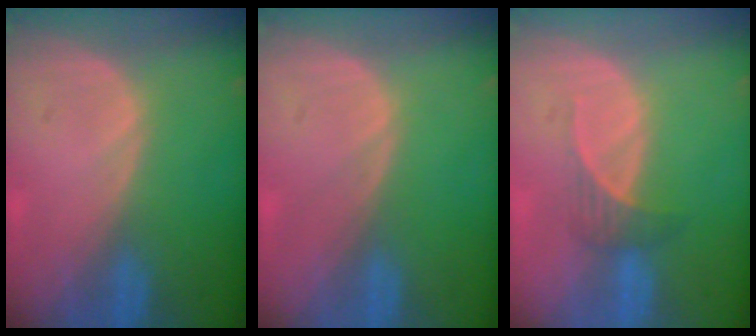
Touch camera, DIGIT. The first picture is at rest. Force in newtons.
{"total": 0.0}
{"total": 2.5, "press": 2.3, "slide": 0.9}